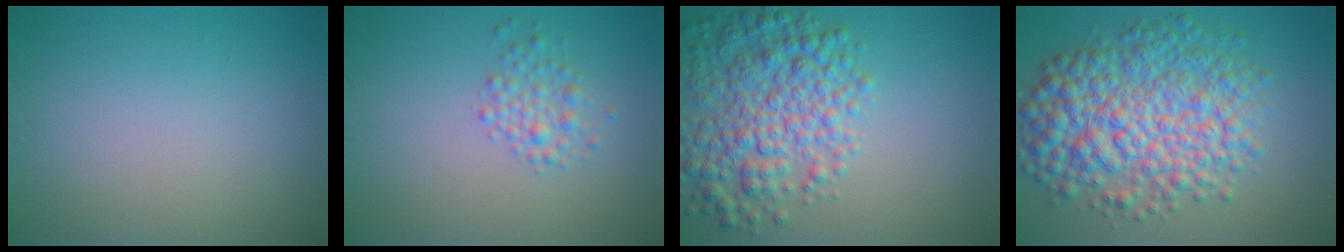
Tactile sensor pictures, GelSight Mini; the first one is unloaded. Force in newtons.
{"total": 2.1, "press": 2.1, "slide": 0.1}
{"total": 6.7, "press": 6.7, "slide": 0.2}
{"total": 9.3, "press": 9.3, "slide": 0.1}